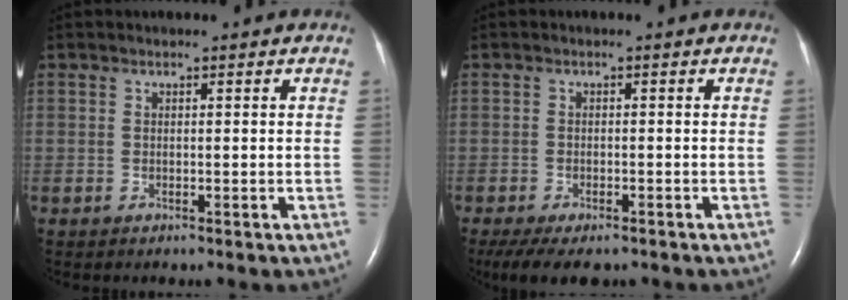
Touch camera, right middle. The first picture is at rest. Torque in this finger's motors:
{"motor_torque": [0.51, -0.41, 0.20, 0.05]}